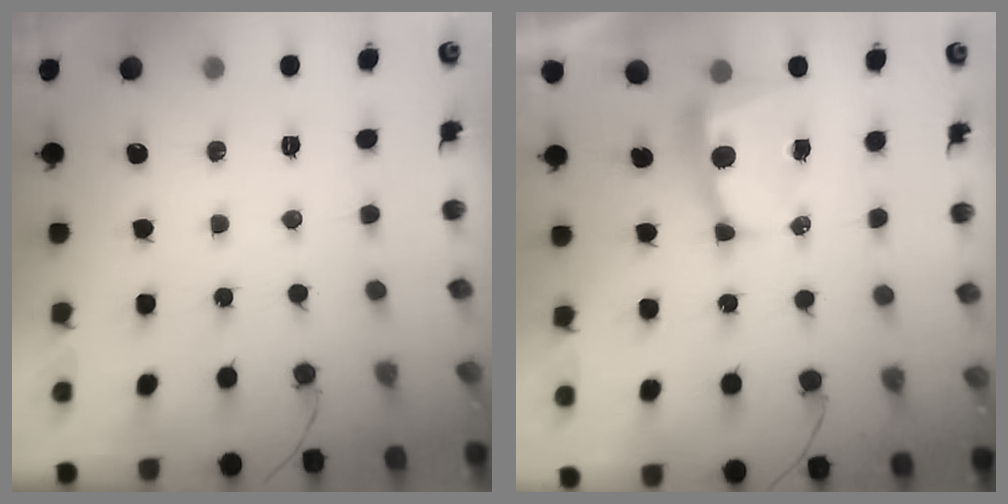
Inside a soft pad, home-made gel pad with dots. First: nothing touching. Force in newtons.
{"total": 6.2, "press": 6.2, "slide": 0.3}